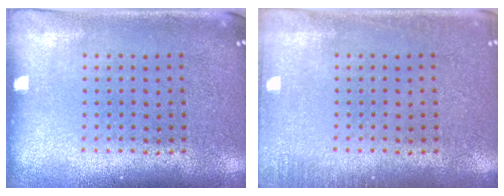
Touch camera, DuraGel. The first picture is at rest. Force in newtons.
{"total": 1.1, "press": 1.1, "slide": 0.2}